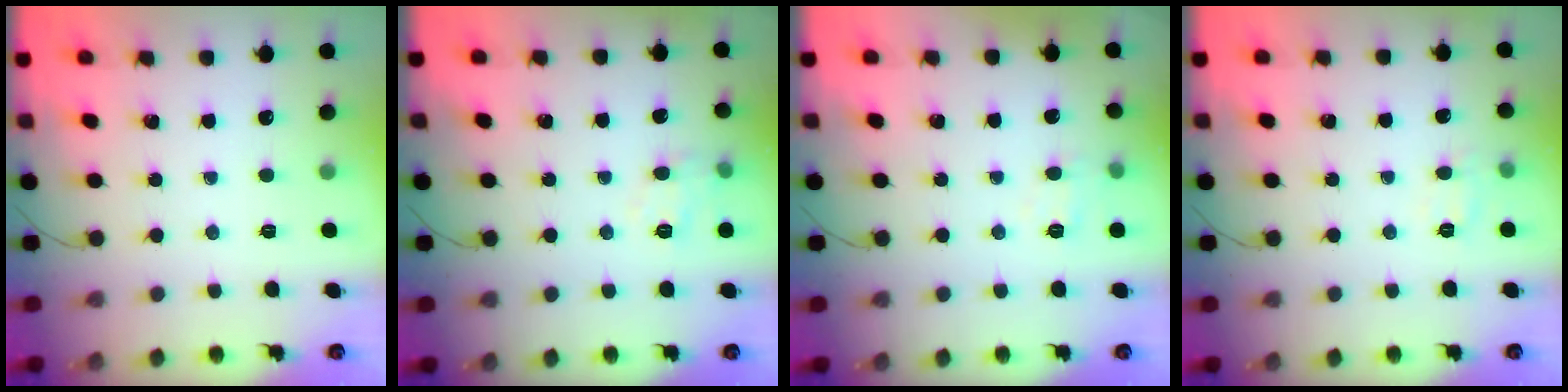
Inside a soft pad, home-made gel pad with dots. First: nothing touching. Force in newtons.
{"total": 8.5, "press": 8.5, "slide": 1.0}
{"total": 4.8, "press": 4.6, "slide": 1.2}
{"total": 6.6, "press": 6.3, "slide": 1.6}